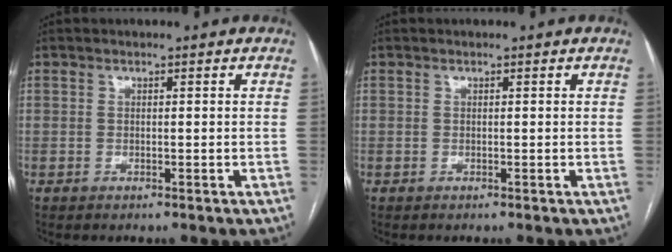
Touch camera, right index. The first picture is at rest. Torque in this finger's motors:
{"motor_torque": [0.27, 0.05, -0.02, 0.00]}